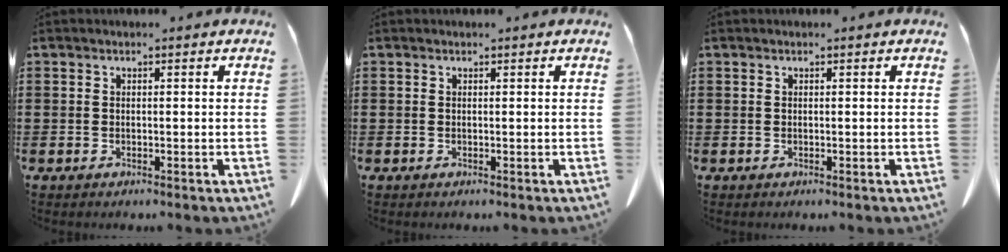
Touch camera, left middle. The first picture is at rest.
{"total": 0.0}
{"total": 0.0}